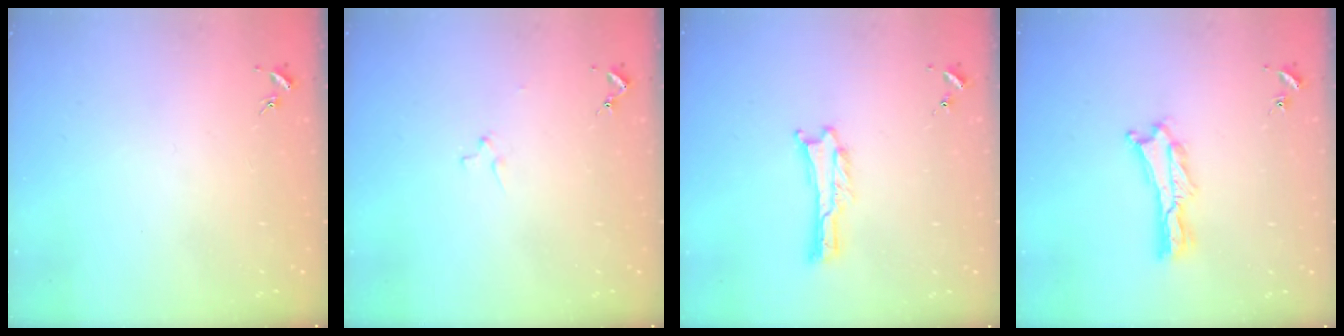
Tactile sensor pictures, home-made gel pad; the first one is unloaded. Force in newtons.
{"total": 1.1, "press": 1.1, "slide": 0.1}
{"total": 0.0}
{"total": 1.4, "press": 1.4, "slide": 0.3}